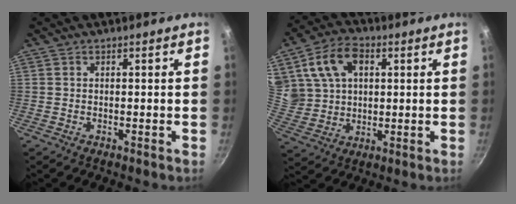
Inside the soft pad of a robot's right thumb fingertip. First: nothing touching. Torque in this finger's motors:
{"motor_torque": [0.72, 1.01, 1.49, 0.20, 0.19]}